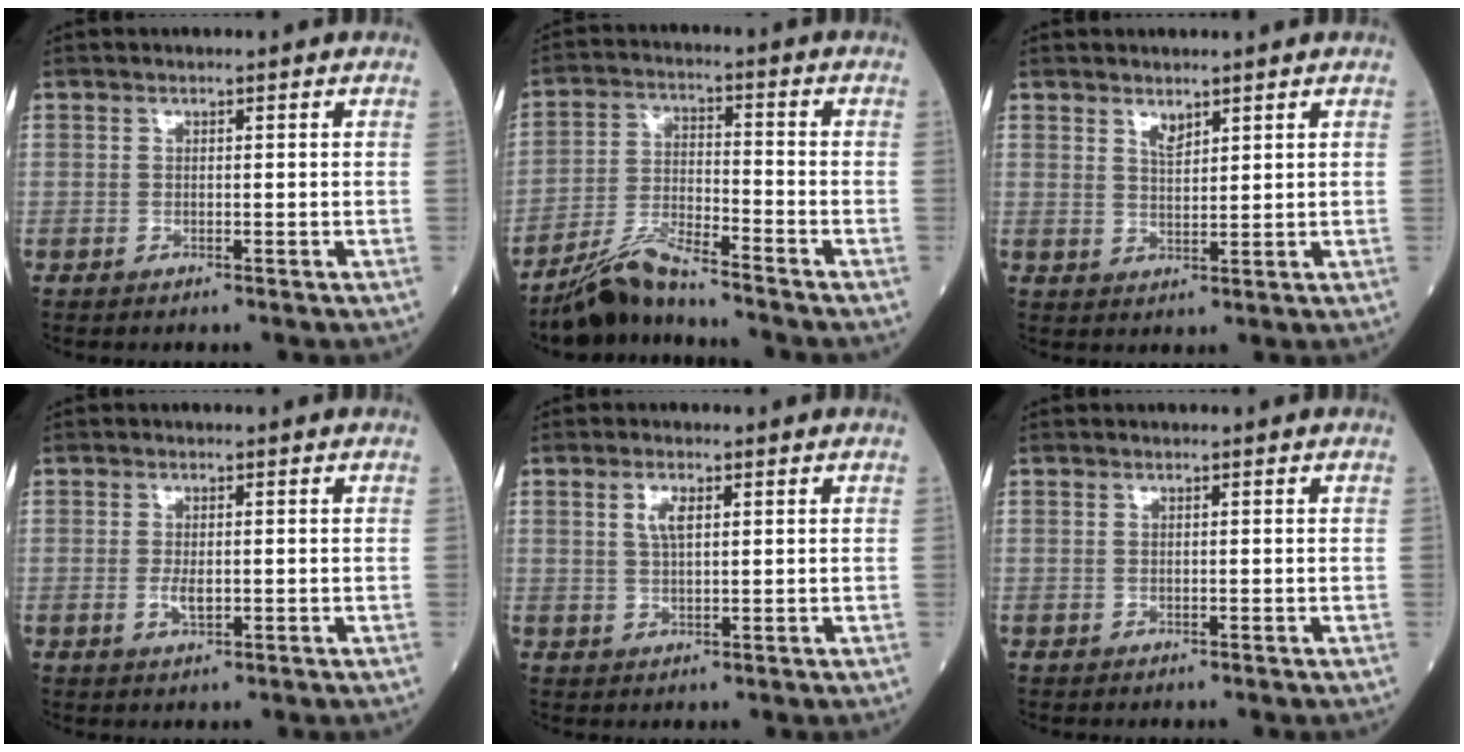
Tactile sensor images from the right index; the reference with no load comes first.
{"total": 7.6, "force": [-6.8, 0.3, 3.2], "torque": [-0.068, -0.014, -0.130]}
{"total": 2.1, "force": [1.6, 0.8, 1.1], "torque": [-0.022, -0.004, 0.035]}
{"total": 2.2, "force": [-0.3, 0.8, 2.0], "torque": [-0.041, -0.002, -0.004]}
{"total": 2.9, "force": [1.1, 1.0, 2.5], "torque": [-0.052, 0.003, 0.023]}
{"total": 0.0}